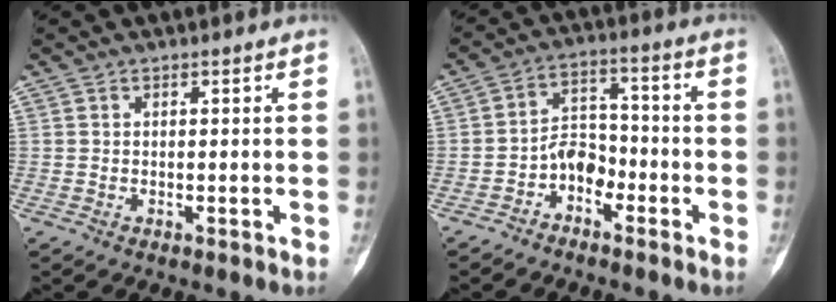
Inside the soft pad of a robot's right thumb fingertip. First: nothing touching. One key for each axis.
{"total": 5.9, "fx": -3.0, "fy": 4.1, "fz": 2.9, "tx": -0.026, "ty": 0.042, "tz": -0.067}